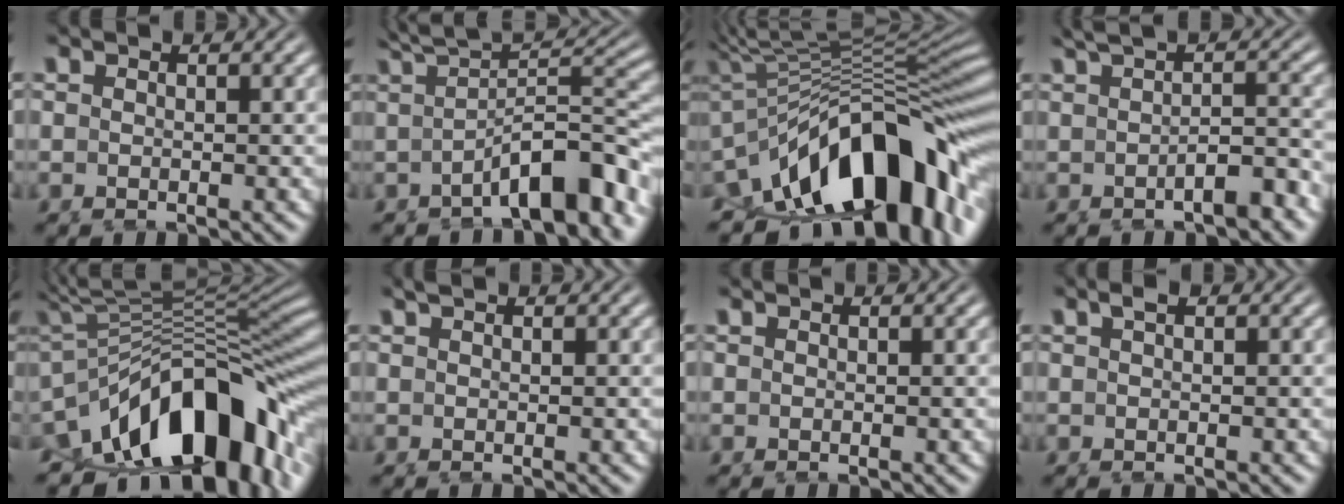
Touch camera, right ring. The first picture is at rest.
{"total": 6.7, "force": [-1.2, 1.9, 6.3], "torque": [-0.080, 0.006, -0.017]}
{"total": 16.7, "force": [-5.2, 8.9, 13.1], "torque": [-0.208, -0.031, -0.058]}
{"total": 2.9, "force": [-0.2, 0.3, 2.9], "torque": [-0.034, 0.011, -0.009]}
{"total": 17.5, "force": [-6.6, 10.0, 12.7], "torque": [-0.198, -0.044, -0.076]}
{"total": 0.8, "force": [0.5, -0.6, 0.0], "torque": [0.002, -0.001, 0.012]}
{"total": 0.0}
{"total": 0.7, "force": [0.3, -0.4, 0.5], "torque": [-0.007, 0.002, 0.007]}